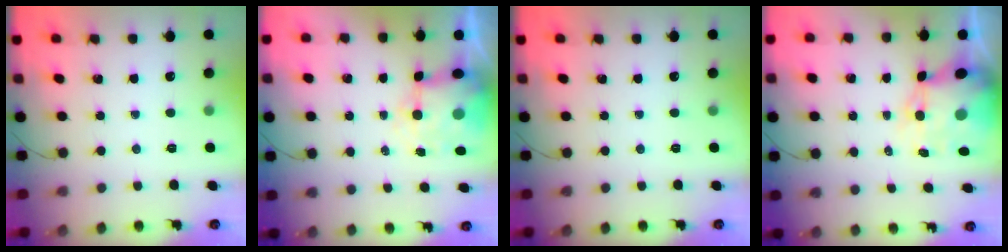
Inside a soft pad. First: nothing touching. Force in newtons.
{"total": 7.1, "press": 6.9, "slide": 1.9}
{"total": 0.0}
{"total": 10.5, "press": 9.9, "slide": 3.3}